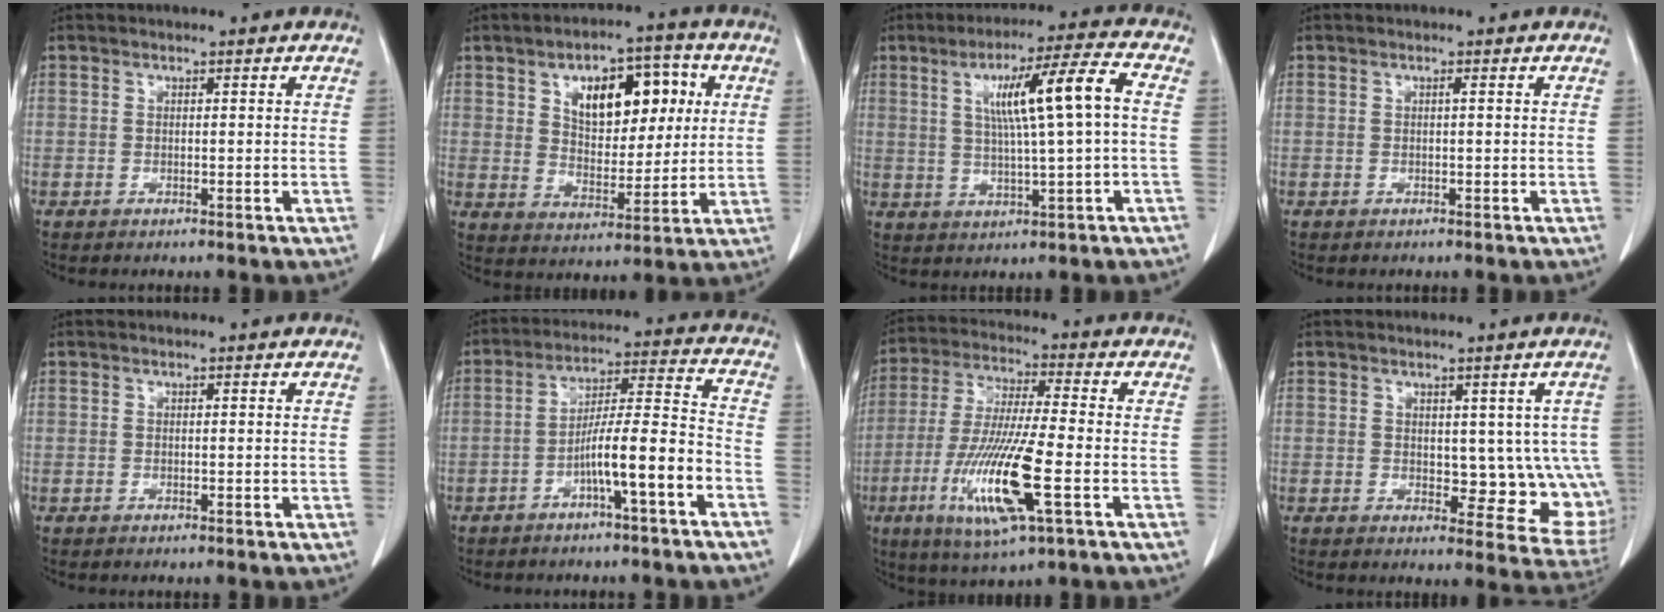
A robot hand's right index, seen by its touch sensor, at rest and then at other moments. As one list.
[{"total": 12.5, "force": [4.1, 6.3, 10.0], "torque": [-0.146, 0.023, 0.068]}, {"total": 10.9, "force": [1.7, -0.2, 10.8], "torque": [-0.178, 0.014, 0.031]}, {"total": 0.0}, {"total": 0.0}, {"total": 10.2, "force": [-4.6, 0.0, 9.1], "torque": [-0.156, 0.023, -0.076]}, {"total": 15.1, "force": [-4.8, 1.2, 14.3], "torque": [-0.291, -0.026, -0.088]}, {"total": 9.0, "force": [0.6, 5.1, 7.4], "torque": [-0.060, -0.006, 0.016]}]